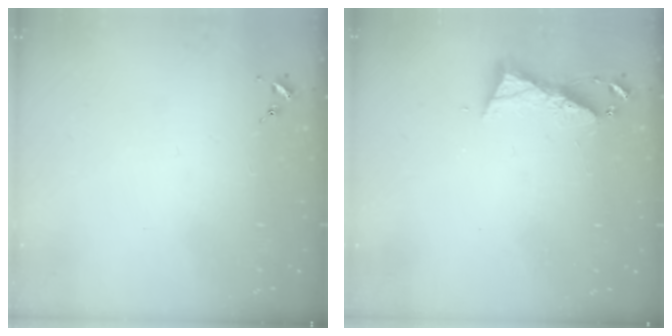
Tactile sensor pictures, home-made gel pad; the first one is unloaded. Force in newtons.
{"total": 7.4, "press": 7.4, "slide": 0.4}